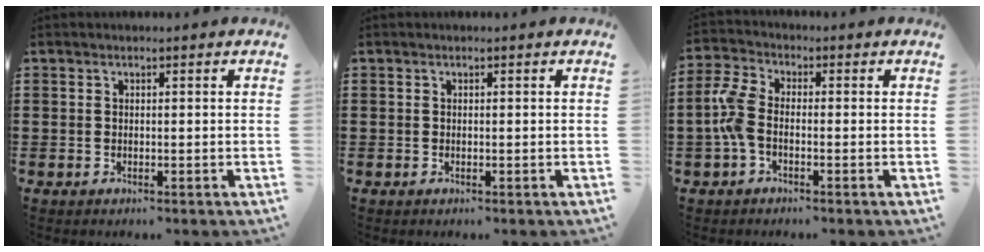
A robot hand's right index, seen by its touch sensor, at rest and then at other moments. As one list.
[{"total": 0.0}, {"total": 5.1, "force": [-1.3, 2.7, 4.1], "torque": [-0.115, -0.002, -0.036]}]